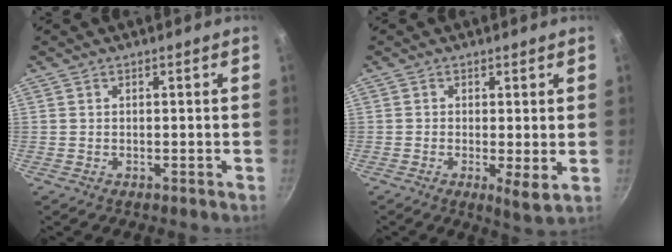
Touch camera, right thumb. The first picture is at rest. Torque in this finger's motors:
{"motor_torque": [-0.19, 0.02, -0.30, 0.03, -0.05]}